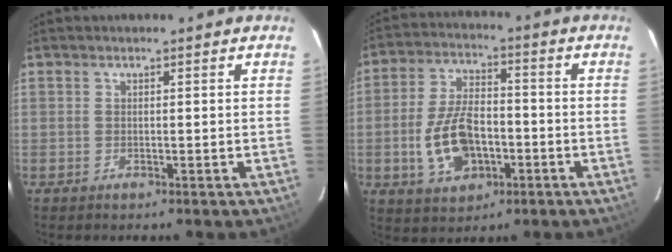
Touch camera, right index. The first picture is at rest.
{"total": 12.2, "force": [-3.3, 6.9, 9.4], "torque": [-0.194, 0.009, -0.048]}